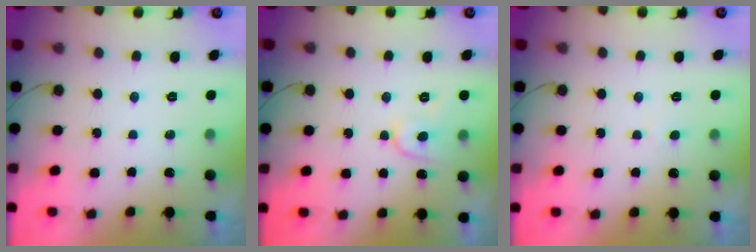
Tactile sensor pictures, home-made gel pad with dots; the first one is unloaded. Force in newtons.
{"total": 6.9, "press": 6.8, "slide": 0.8}
{"total": 2.6, "press": 2.6, "slide": 0.3}